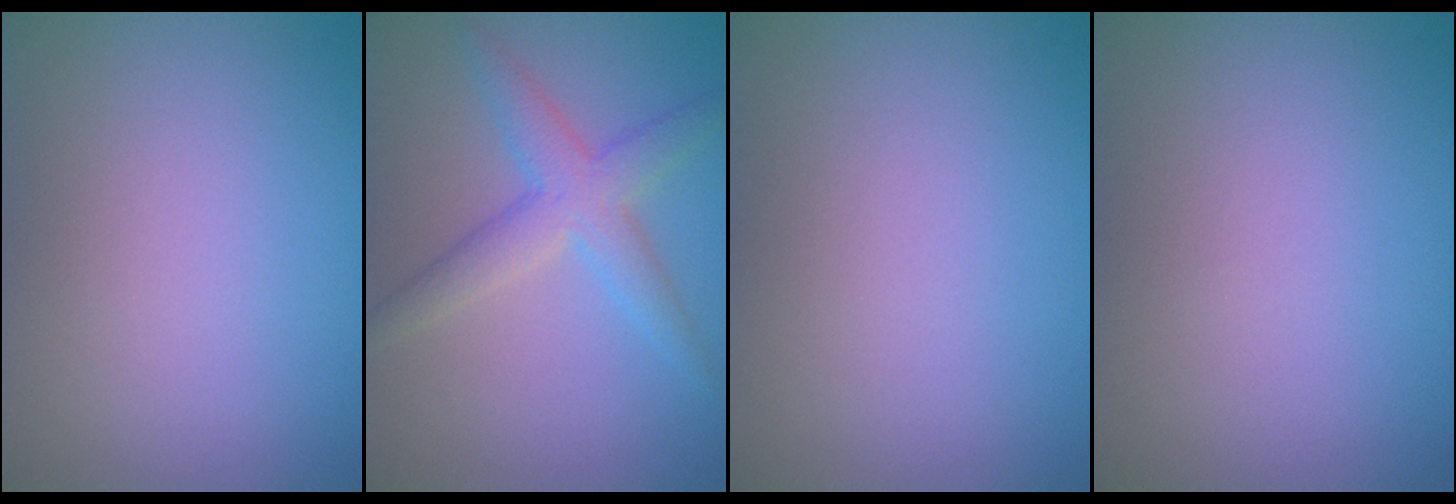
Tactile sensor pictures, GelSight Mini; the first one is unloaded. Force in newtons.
{"total": 3.8, "press": 3.8, "slide": 0.1}
{"total": 0.0}
{"total": 0.0}